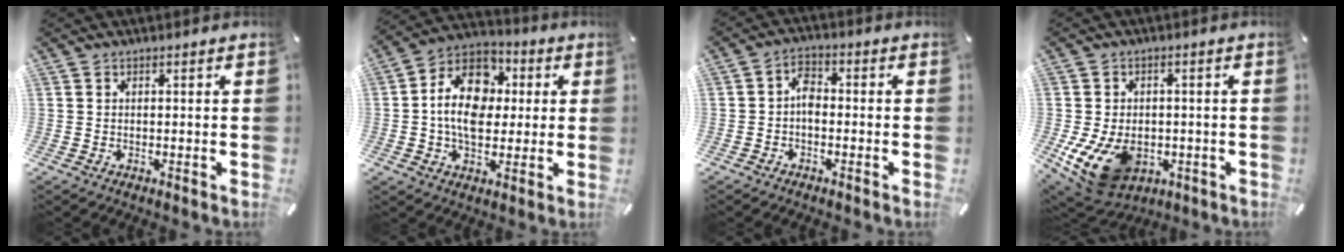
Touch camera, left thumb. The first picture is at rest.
{"total": 14.9, "force": [0.3, 11.2, 9.8], "torque": [-0.180, 0.015, 0.007]}
{"total": 4.5, "force": [-1.1, 2.9, 3.3], "torque": [-0.064, 0.014, -0.022]}
{"total": 12.4, "force": [-4.0, 8.9, 7.6], "torque": [-0.151, 0.012, -0.064]}